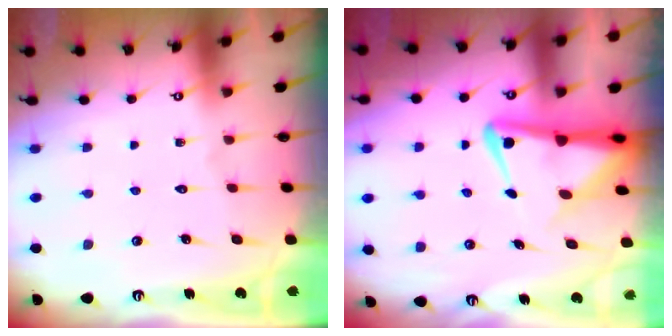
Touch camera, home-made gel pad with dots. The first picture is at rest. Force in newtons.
{"total": 6.8, "press": 6.7, "slide": 1.4}